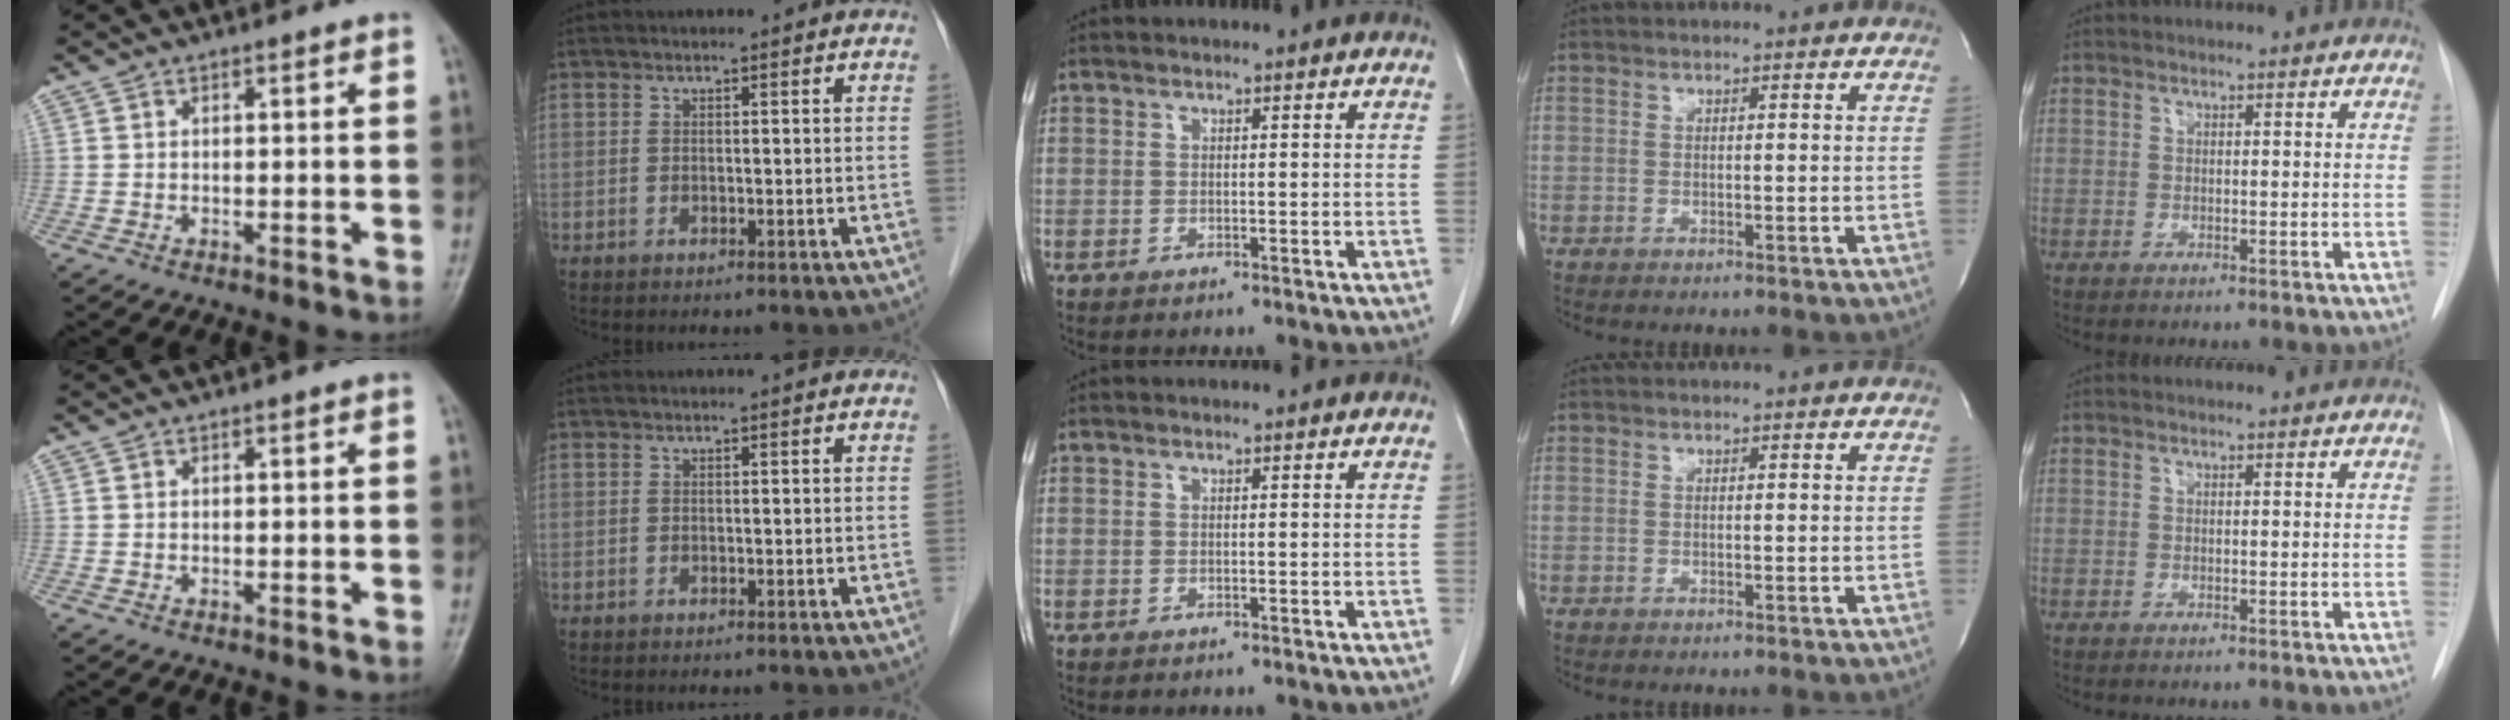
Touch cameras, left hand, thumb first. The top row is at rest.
{}